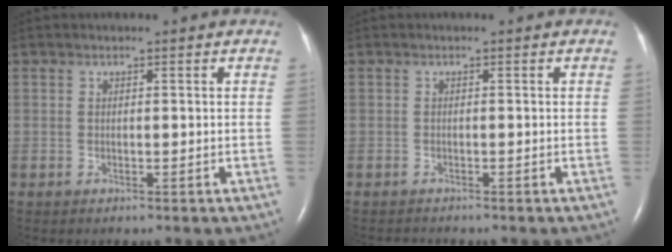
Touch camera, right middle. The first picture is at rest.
{"total": 0.8, "force": [-0.8, 0.0, -0.1], "torque": [-0.004, -0.007, -0.012]}